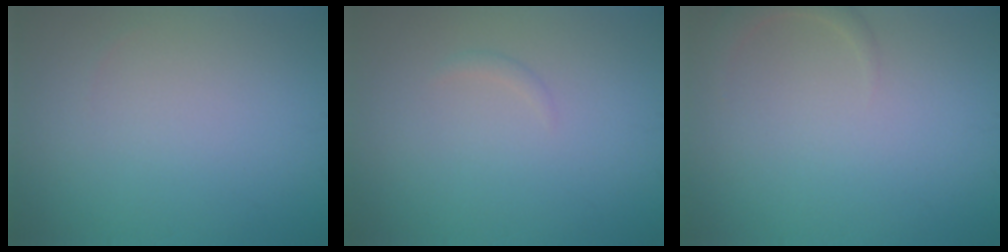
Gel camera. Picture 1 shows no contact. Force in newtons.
{"total": 0.5, "press": 0.5, "slide": 0.0}
{"total": 1.5, "press": 1.5, "slide": 0.2}